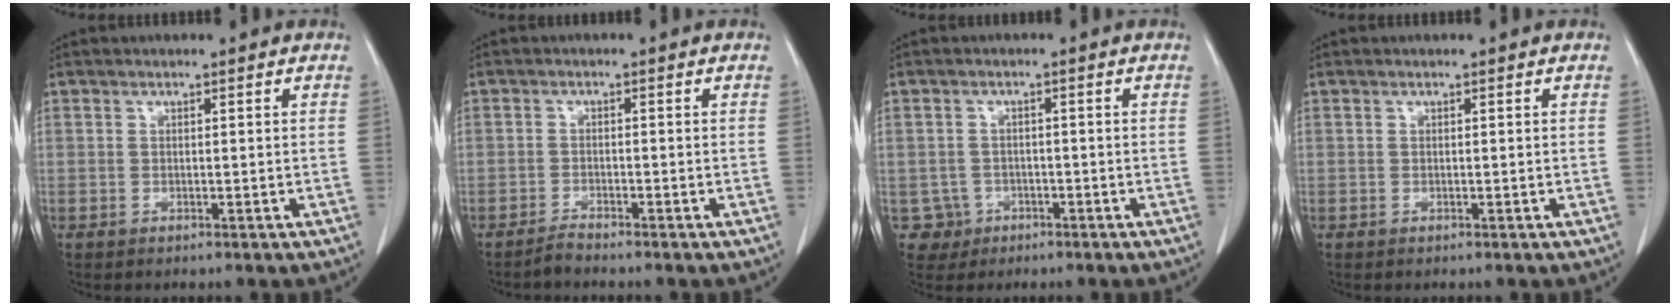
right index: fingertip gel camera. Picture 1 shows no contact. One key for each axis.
{"total": 1.9, "fx": -1.8, "fy": -0.4, "fz": 0.3, "tx": -0.009, "ty": -0.006, "tz": -0.038}
{"total": 3.6, "fx": -1.2, "fy": 3.4, "fz": -0.4, "tx": 0.015, "ty": 0.014, "tz": -0.018}
{"total": 0.0}